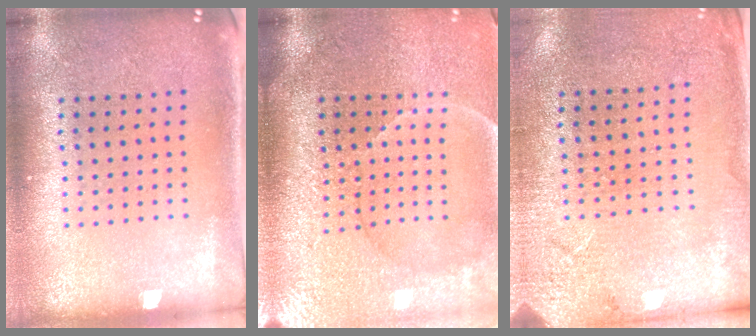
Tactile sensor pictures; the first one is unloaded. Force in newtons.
{"total": 4.1, "press": 3.7, "slide": 1.7}
{"total": 2.6, "press": 2.5, "slide": 0.7}